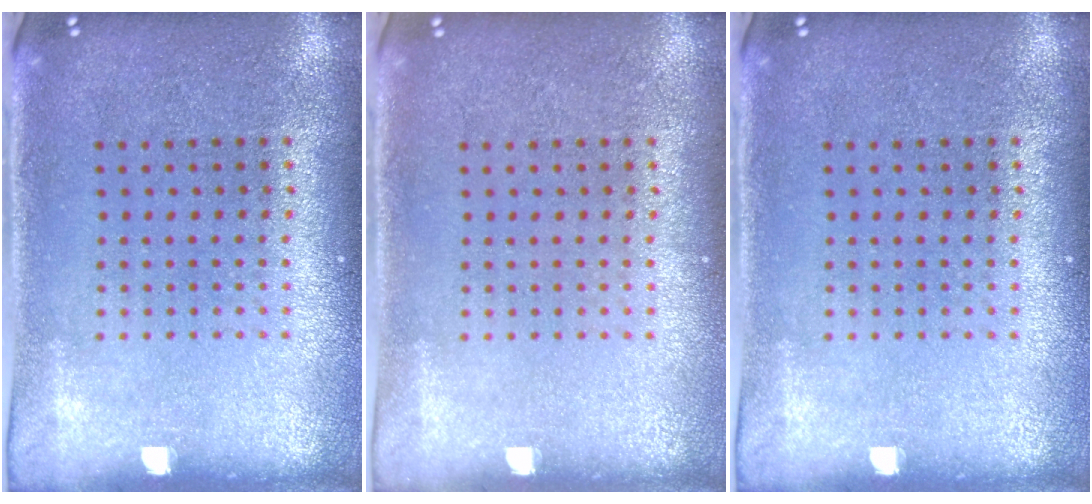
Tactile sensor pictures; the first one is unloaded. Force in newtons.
{"total": 0.0}
{"total": 0.0}